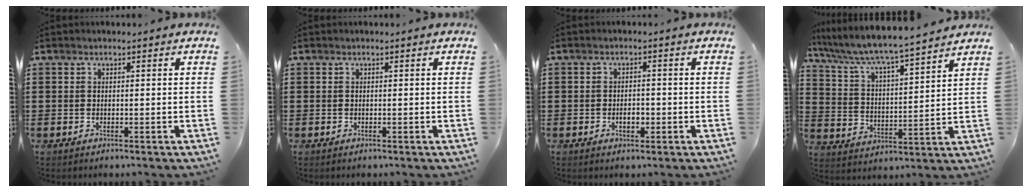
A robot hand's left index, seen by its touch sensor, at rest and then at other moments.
{"total": 0.0}
{"total": 2.5, "force": [-0.5, 1.3, 2.1], "torque": [-0.041, 0.003, -0.010]}
{"total": 5.4, "force": [5.0, -0.1, 2.2], "torque": [-0.067, -0.038, 0.076]}